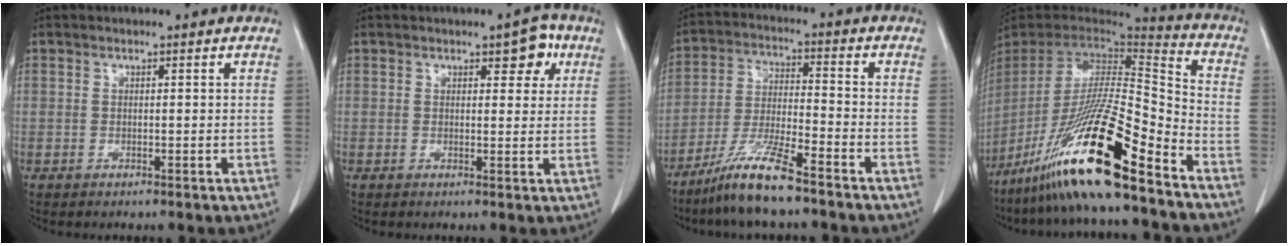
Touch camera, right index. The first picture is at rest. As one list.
[{"total": 4.2, "force": [2.1, 1.8, 3.1], "torque": [-0.032, 0.006, 0.023]}, {"total": 9.8, "force": [-7.4, 0.2, 6.4], "torque": [-0.131, -0.027, -0.144]}, {"total": 22.7, "force": [-15.0, 1.1, 16.9], "torque": [-0.326, -0.038, -0.278]}]